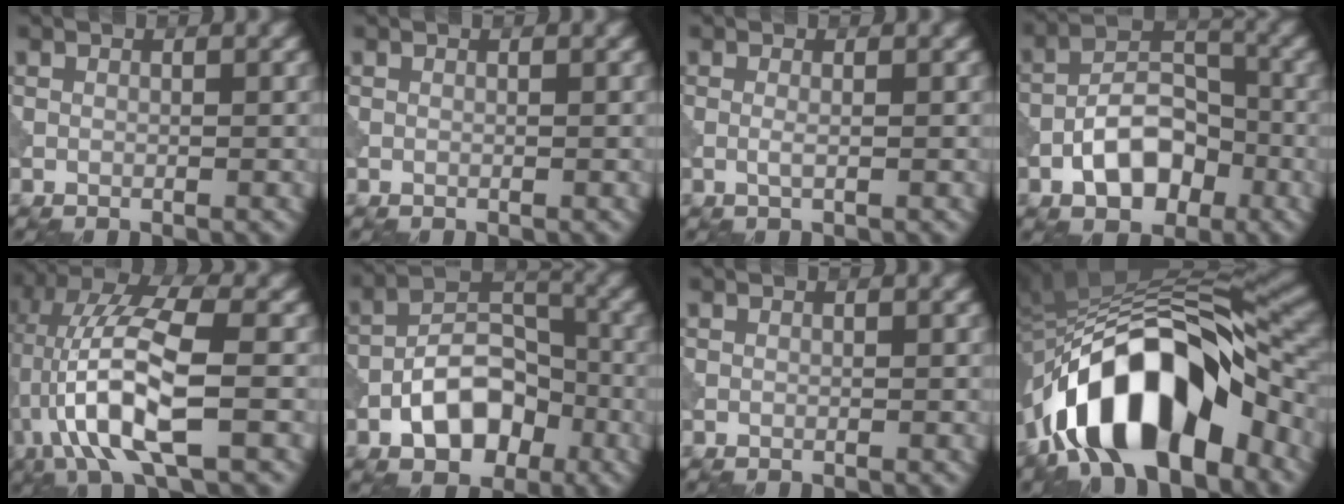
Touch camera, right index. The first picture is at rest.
{"total": 0.0}
{"total": 0.8, "force": [-0.1, 0.1, 0.8], "torque": [-0.018, -0.002, -0.004]}
{"total": 6.5, "force": [-2.8, 3.9, 4.4], "torque": [-0.064, 0.009, -0.055]}
{"total": 10.5, "force": [-2.2, 3.0, 9.8], "torque": [-0.191, 0.018, -0.045]}
{"total": 7.5, "force": [-3.3, 4.6, 4.9], "torque": [-0.074, 0.008, -0.062]}
{"total": 0.0}
{"total": 14.7, "force": [-7.4, 6.3, 11.1], "torque": [-0.179, 0.006, -0.126]}